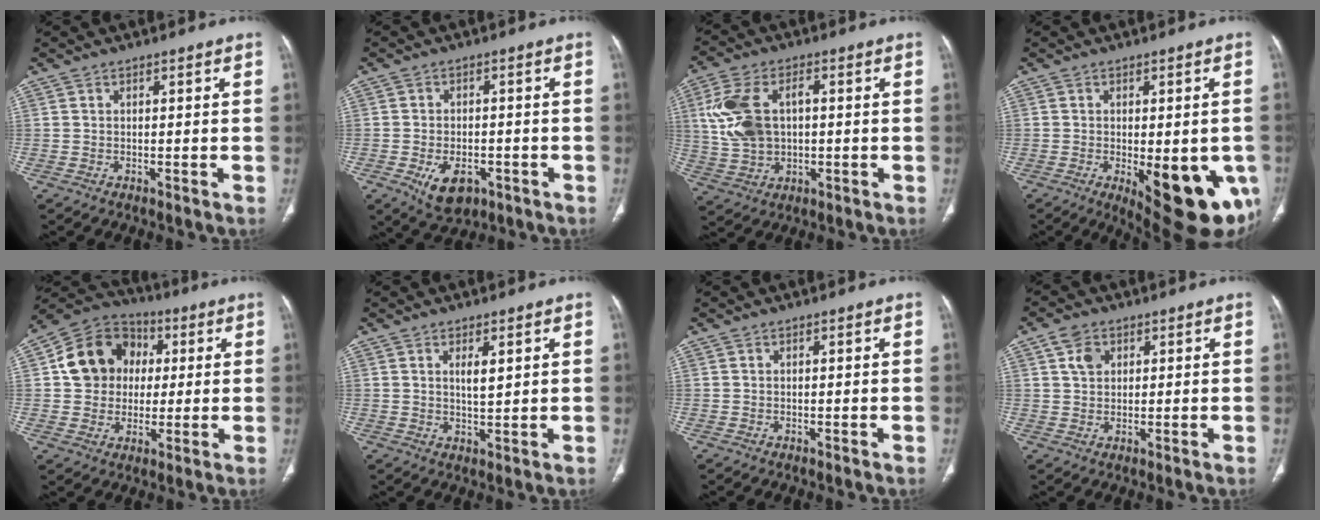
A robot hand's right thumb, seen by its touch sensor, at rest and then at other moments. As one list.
[{"total": 7.3, "force": [-3.0, 4.6, 4.9], "torque": [-0.071, 0.007, -0.038]}, {"total": 11.7, "force": [1.5, 7.4, 9.0], "torque": [-0.185, 0.011, 0.034]}, {"total": 16.9, "force": [-5.4, 6.7, 14.5], "torque": [-0.131, -0.010, -0.051]}, {"total": 13.8, "force": [2.1, 12.0, 6.5], "torque": [-0.086, 0.015, 0.027]}, {"total": 3.3, "force": [1.4, 0.9, 2.9], "torque": [-0.046, -0.014, 0.025]}, {"total": 0.0}, {"total": 4.1, "force": [1.7, 3.0, 2.2], "torque": [-0.028, -0.004, 0.034]}]